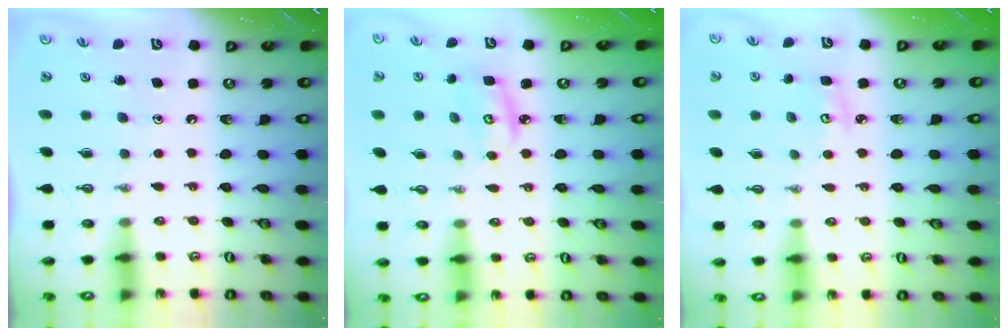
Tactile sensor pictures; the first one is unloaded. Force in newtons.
{"total": 3.9, "press": 3.9, "slide": 0.3}
{"total": 4.6, "press": 4.6, "slide": 0.2}